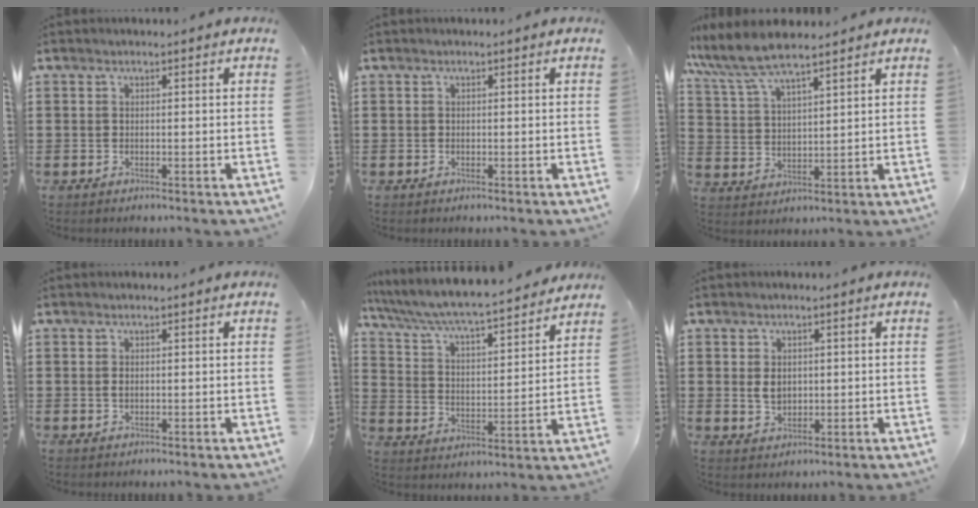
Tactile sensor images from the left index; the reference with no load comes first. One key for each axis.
{"total": 0.0}
{"total": 7.2, "fx": 6.3, "fy": 1.3, "fz": 3.4, "tx": -0.088, "ty": -0.018, "tz": 0.113}
{"total": 0.8, "fx": 0.0, "fy": 0.5, "fz": 0.6, "tx": -0.015, "ty": 0.001, "tz": -0.001}
{"total": 5.3, "fx": 4.9, "fy": 0.0, "fz": 2.0, "tx": -0.063, "ty": -0.040, "tz": 0.076}
{"total": 2.9, "fx": 0.4, "fy": 2.1, "fz": 2.0, "tx": -0.036, "ty": 0.004, "tz": 0.005}